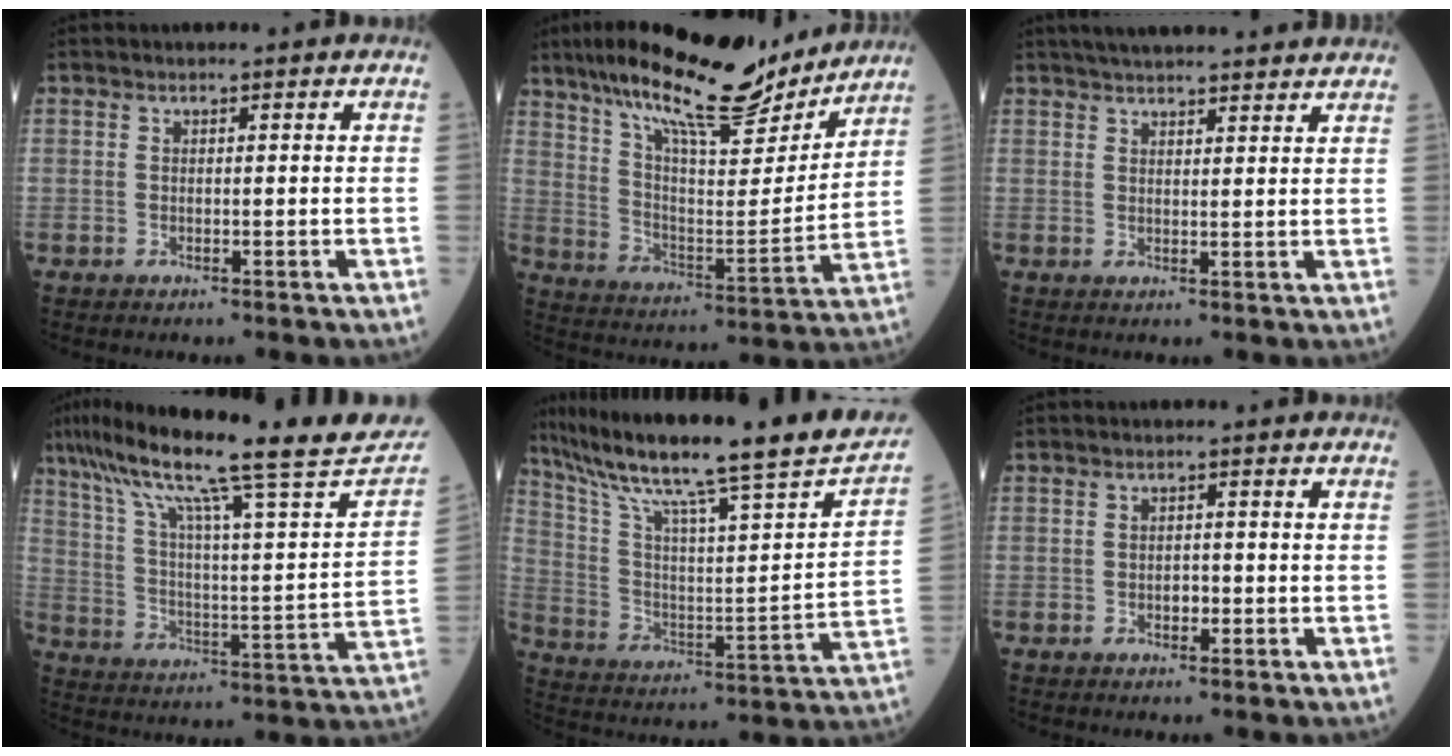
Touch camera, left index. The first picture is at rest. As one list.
[{"total": 21.1, "force": [17.2, 4.0, 11.4], "torque": [-0.200, 0.006, 0.281]}, {"total": 14.3, "force": [12.8, 1.5, 6.2], "torque": [-0.092, 0.038, 0.169]}, {"total": 28.3, "force": [22.6, 1.2, 17.0], "torque": [-0.279, -0.025, 0.315]}, {"total": 27.6, "force": [21.9, 0.6, 16.7], "torque": [-0.277, -0.023, 0.322]}, {"total": 1.4, "force": [-0.5, 0.8, 1.0], "torque": [-0.015, 0.003, -0.008]}]